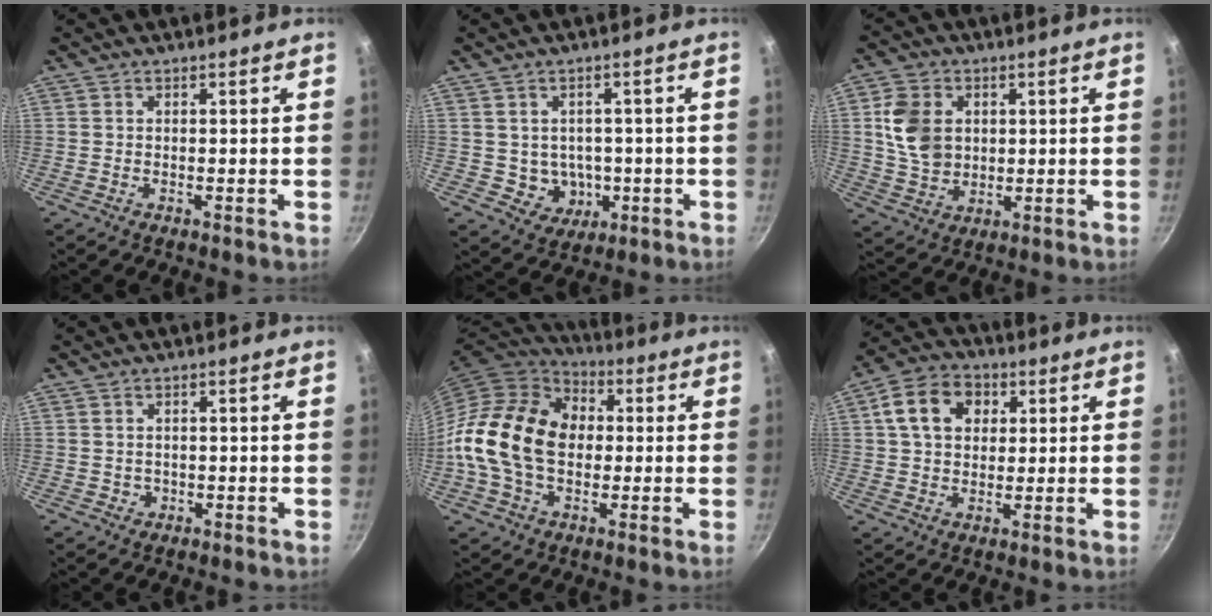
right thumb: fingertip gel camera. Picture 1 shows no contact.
{"total": 6.2, "force": [-0.6, 5.7, 2.5], "torque": [-0.015, 0.012, 0.007]}
{"total": 10.4, "force": [2.0, 8.2, 6.2], "torque": [-0.096, -0.010, 0.041]}
{"total": 1.2, "force": [-0.1, 1.2, 0.3], "torque": [-0.001, 0.000, 0.003]}
{"total": 20.0, "force": [0.2, 14.4, 13.9], "torque": [-0.228, 0.031, -0.007]}
{"total": 10.9, "force": [3.2, 8.2, 6.5], "torque": [-0.094, 0.010, 0.041]}